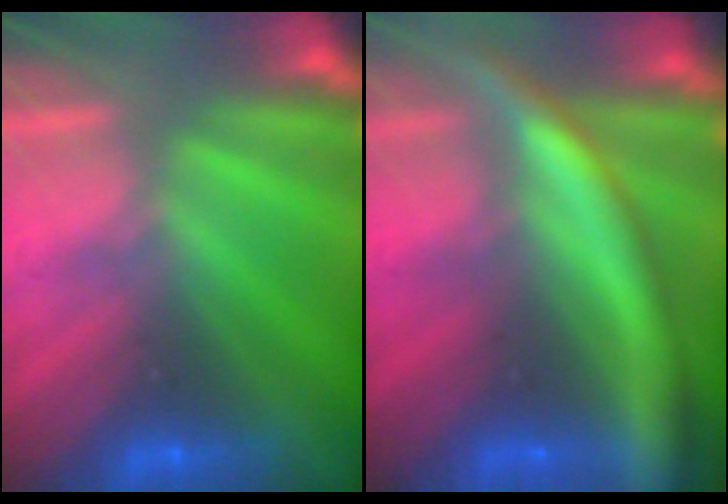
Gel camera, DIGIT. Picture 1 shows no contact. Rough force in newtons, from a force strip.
{"total": 5.5}